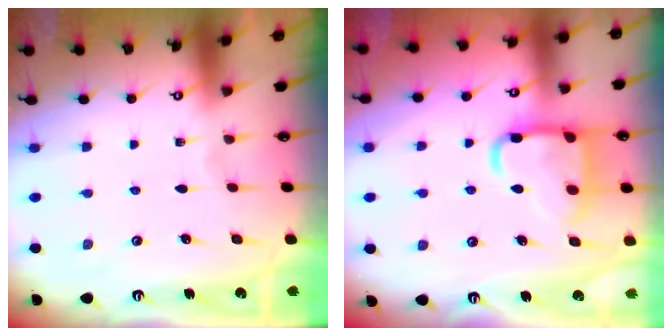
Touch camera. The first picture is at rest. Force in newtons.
{"total": 15.5, "press": 15.4, "slide": 1.5}